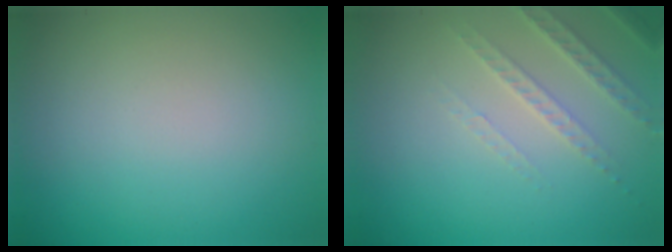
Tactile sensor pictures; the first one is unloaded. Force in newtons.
{"total": 2.5, "press": 2.4, "slide": 0.7}